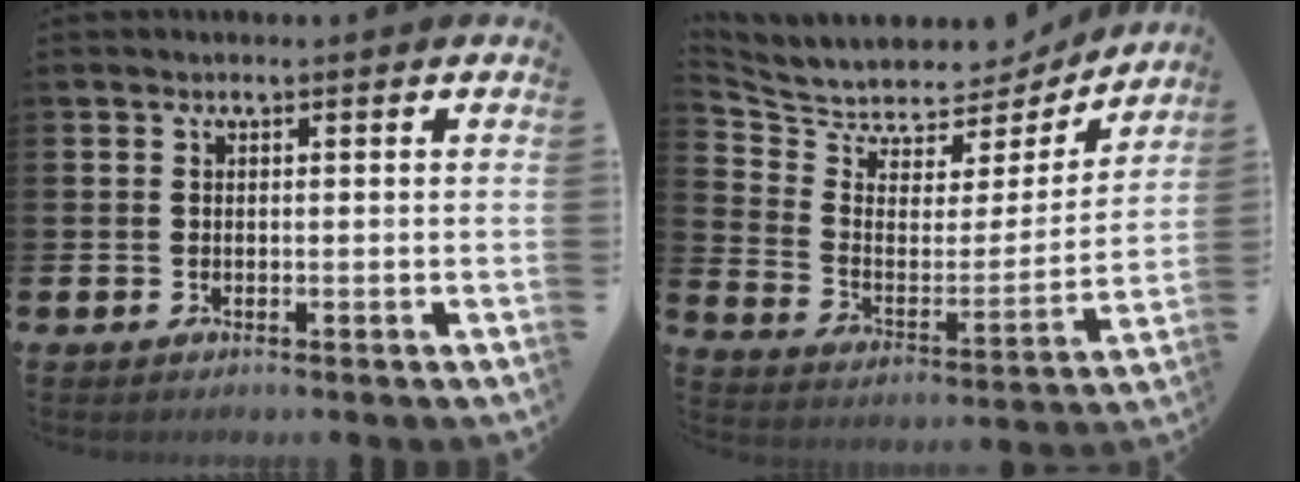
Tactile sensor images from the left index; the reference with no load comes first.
{"total": 5.8, "force": [5.0, 2.7, 1.0], "torque": [-0.057, -0.038, 0.079]}